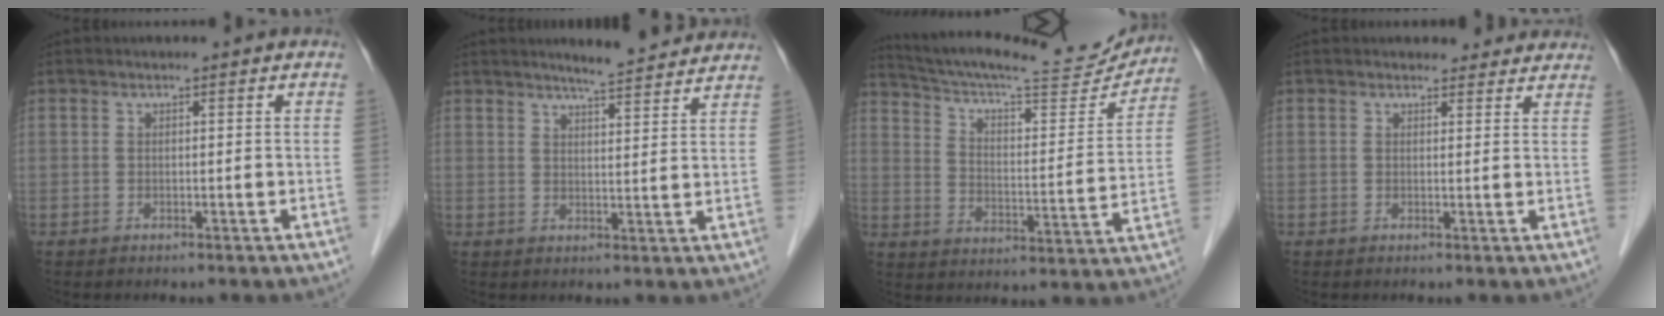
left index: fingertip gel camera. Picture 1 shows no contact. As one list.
[{"total": 8.1, "force": [7.4, 0.4, 3.2], "torque": [-0.053, 0.006, 0.092]}, {"total": 22.4, "force": [21.1, 2.4, 7.2], "torque": [-0.120, -0.035, 0.289]}, {"total": 3.9, "force": [3.6, 1.5, 0.2], "torque": [0.008, 0.001, 0.029]}]